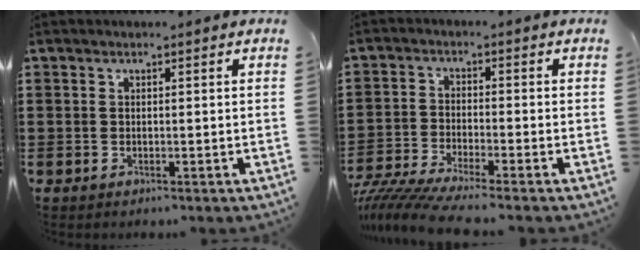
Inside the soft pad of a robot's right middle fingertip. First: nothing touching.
{"total": 5.1, "force": [-4.8, -0.4, 1.6], "torque": [-0.057, -0.025, -0.101]}